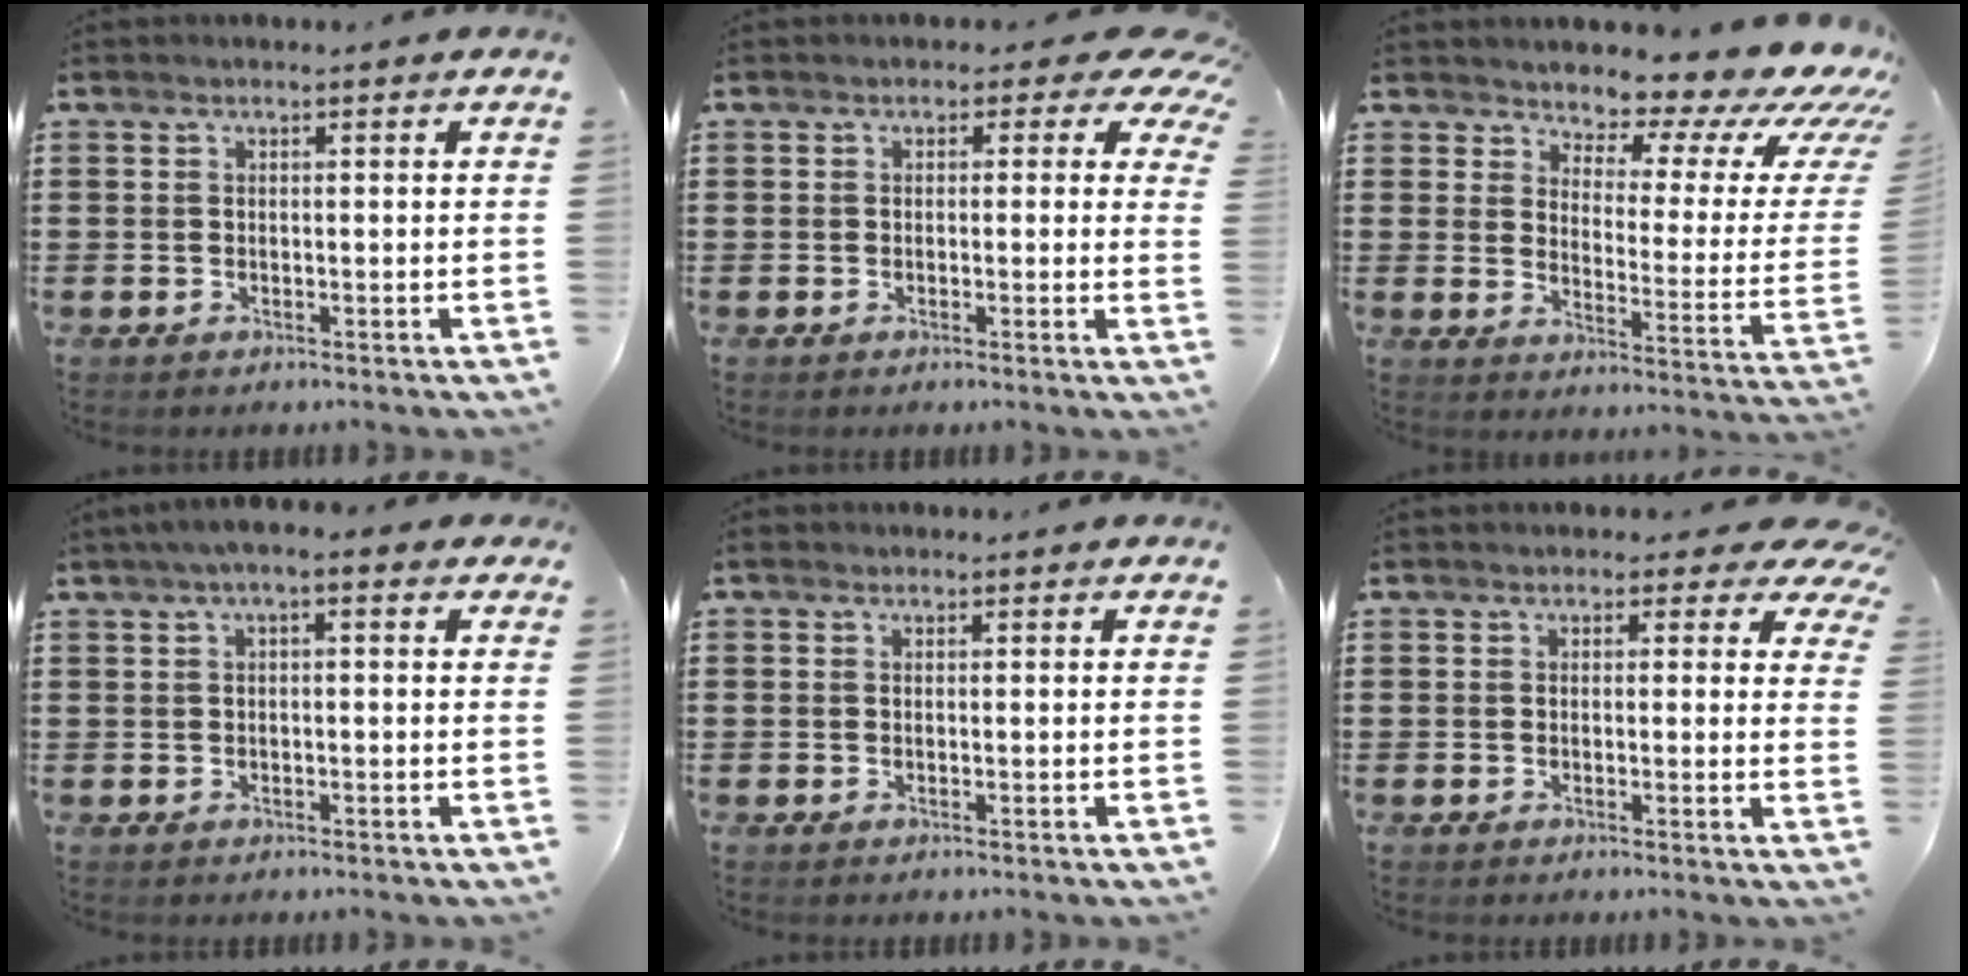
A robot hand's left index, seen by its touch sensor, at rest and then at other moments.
{"total": 2.7, "force": [1.1, 1.6, 1.8], "torque": [-0.028, -0.001, 0.014]}
{"total": 7.3, "force": [6.1, 2.5, 3.1], "torque": [-0.057, -0.053, 0.101]}
{"total": 2.0, "force": [0.1, 0.5, 2.0], "torque": [-0.034, 0.004, -0.001]}
{"total": 0.6, "force": [0.2, 0.6, 0.3], "torque": [-0.006, 0.006, 0.003]}
{"total": 2.6, "force": [1.7, 1.4, 1.4], "torque": [-0.019, -0.003, 0.026]}